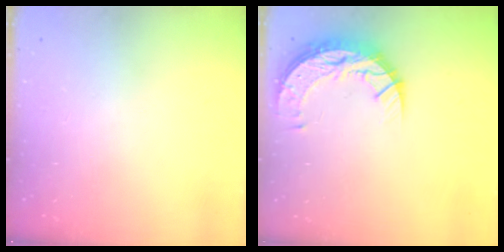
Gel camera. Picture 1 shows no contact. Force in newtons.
{"total": 10.3, "press": 10.2, "slide": 0.7}